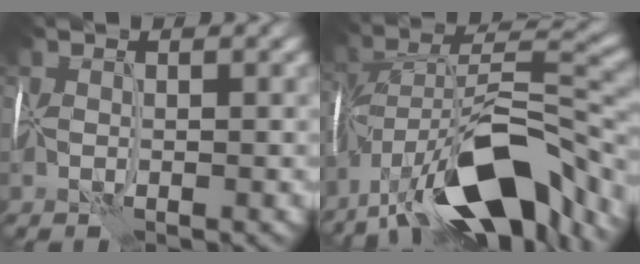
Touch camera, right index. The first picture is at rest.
{"total": 15.0, "force": [-9.3, 5.6, 10.3], "torque": [-0.179, 0.011, -0.155]}